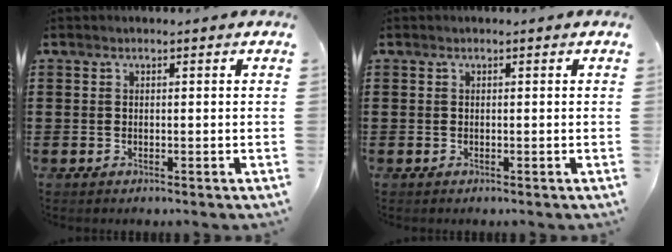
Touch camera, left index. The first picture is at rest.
{"total": 0.0}